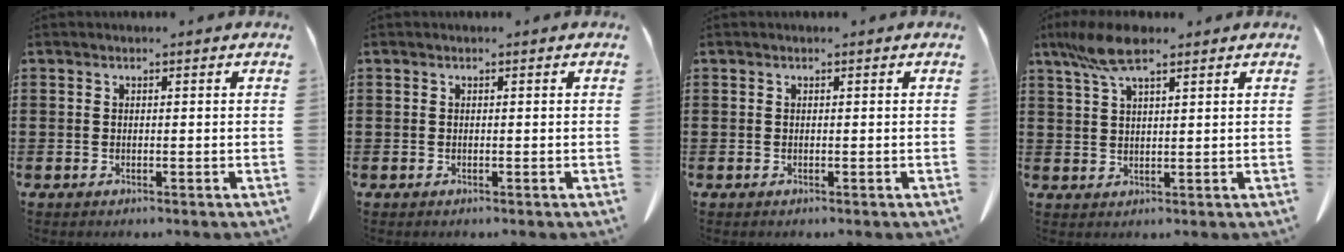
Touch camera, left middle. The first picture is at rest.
{"total": 0.0}
{"total": 0.0}
{"total": 6.7, "force": [4.1, 1.7, 5.0], "torque": [-0.114, 0.001, 0.073]}